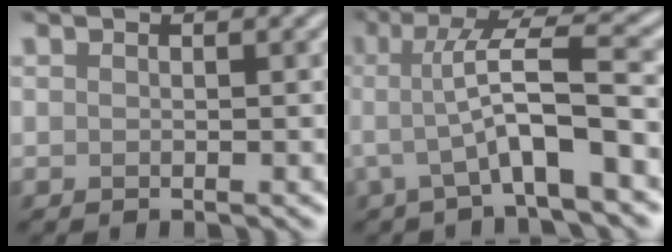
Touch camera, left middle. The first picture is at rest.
{"total": 5.8, "force": [-0.6, 1.0, 5.7], "torque": [-0.103, 0.014, -0.018]}